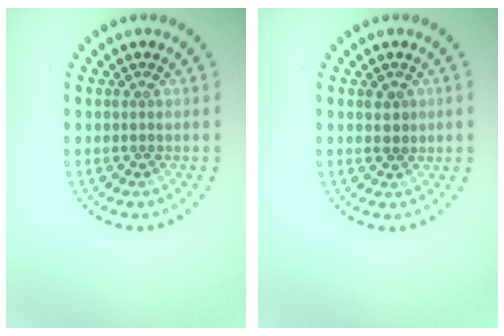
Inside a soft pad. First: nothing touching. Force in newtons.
{"total": 1.1, "press": 1.1, "slide": 0.4}